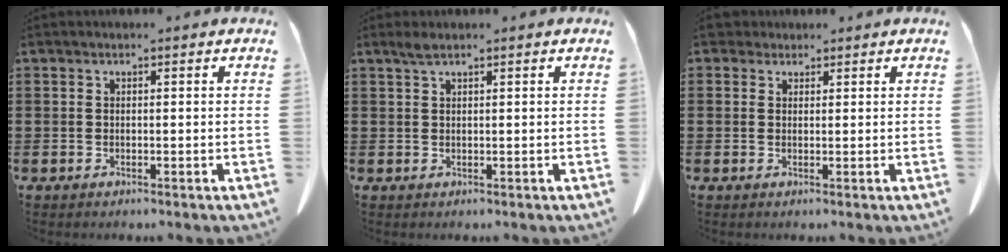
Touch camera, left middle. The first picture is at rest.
{"total": 1.6, "force": [1.1, 0.2, 1.2], "torque": [-0.025, 0.002, 0.019]}
{"total": 2.1, "force": [1.6, 1.2, 0.5], "torque": [-0.010, 0.005, 0.030]}